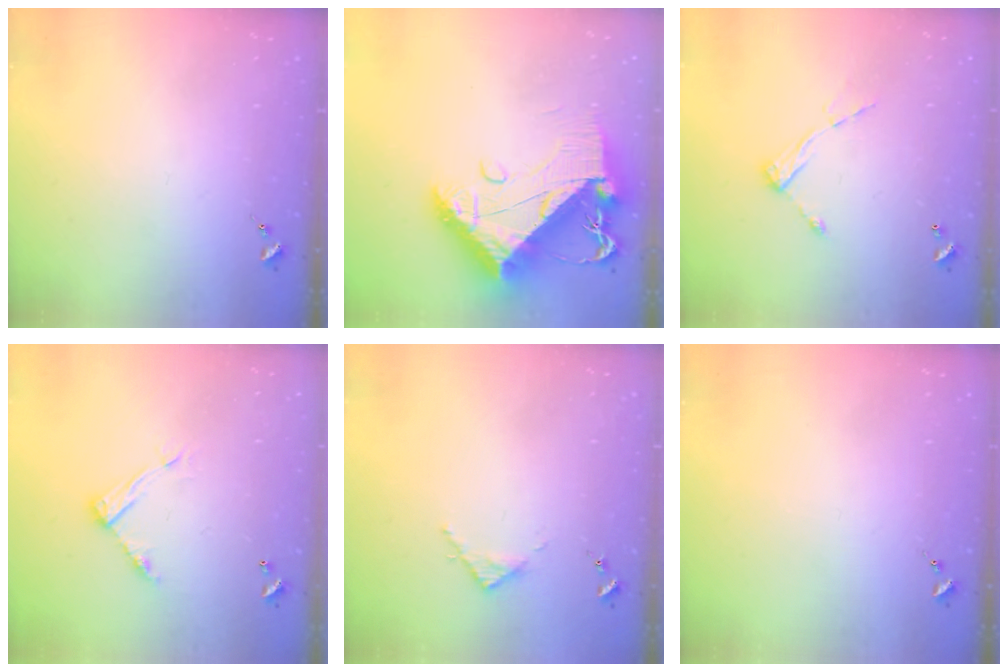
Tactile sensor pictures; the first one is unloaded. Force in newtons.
{"total": 16.5, "press": 16.4, "slide": 1.8}
{"total": 8.2, "press": 8.2, "slide": 0.5}
{"total": 9.2, "press": 9.2, "slide": 0.1}
{"total": 2.8, "press": 2.8, "slide": 0.4}
{"total": 0.0}